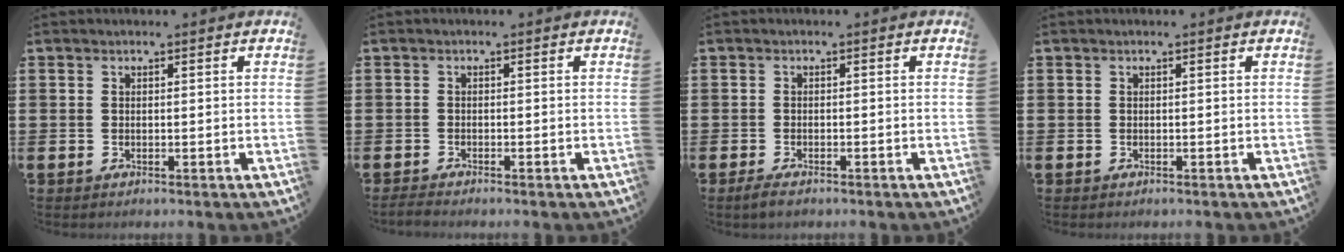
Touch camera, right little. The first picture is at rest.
{"total": 0.8, "force": [-0.7, 0.0, 0.4], "torque": [-0.008, -0.002, -0.014]}
{"total": 1.3, "force": [-0.7, 0.5, 1.0], "torque": [-0.019, -0.001, -0.014]}
{"total": 0.0}